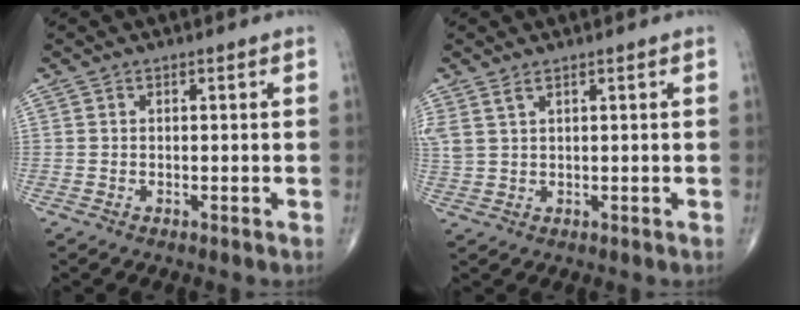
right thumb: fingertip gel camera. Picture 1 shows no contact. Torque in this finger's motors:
{"motor_torque": [-0.24, 0.19, 0.34, 0.46, 0.14]}